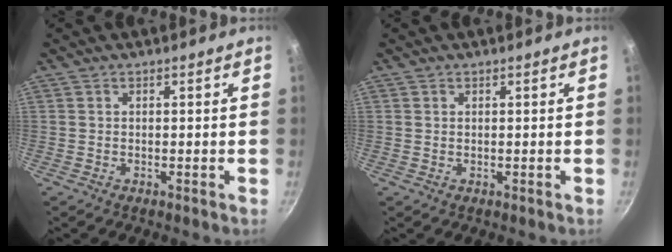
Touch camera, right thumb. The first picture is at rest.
{"total": 0.0}